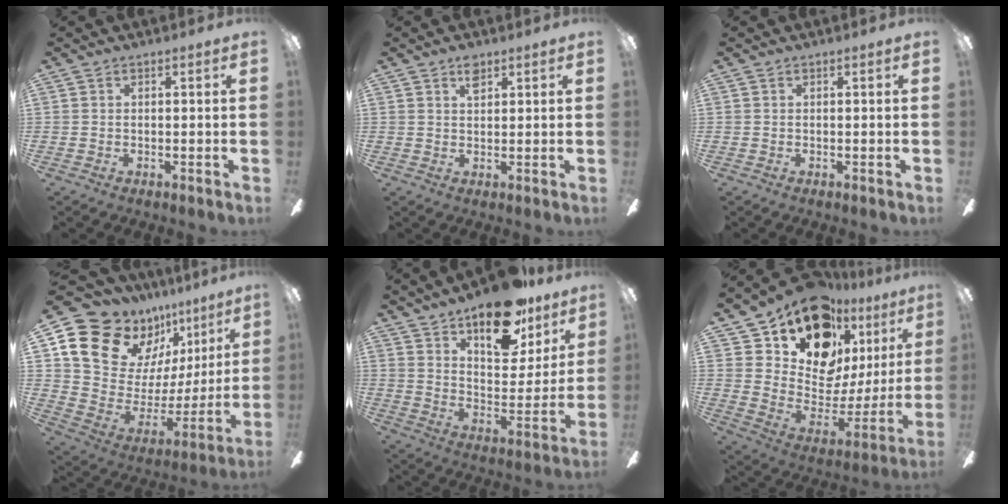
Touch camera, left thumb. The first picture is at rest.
{"total": 3.1, "force": [2.0, 1.5, 1.8], "torque": [-0.023, -0.004, 0.033]}
{"total": 0.0}
{"total": 19.3, "force": [13.1, 12.1, 7.4], "torque": [-0.145, -0.089, 0.262]}
{"total": 18.7, "force": [13.9, 7.8, 9.7], "torque": [-0.142, -0.084, 0.238]}
{"total": 20.5, "force": [15.5, 10.2, 8.6], "torque": [-0.151, -0.110, 0.285]}